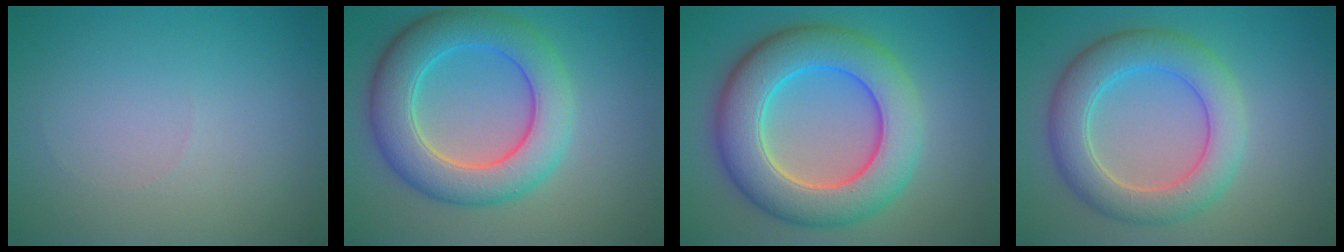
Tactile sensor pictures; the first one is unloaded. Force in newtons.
{"total": 7.8, "press": 7.8, "slide": 0.4}
{"total": 9.5, "press": 9.5, "slide": 0.6}
{"total": 6.1, "press": 6.1, "slide": 0.1}